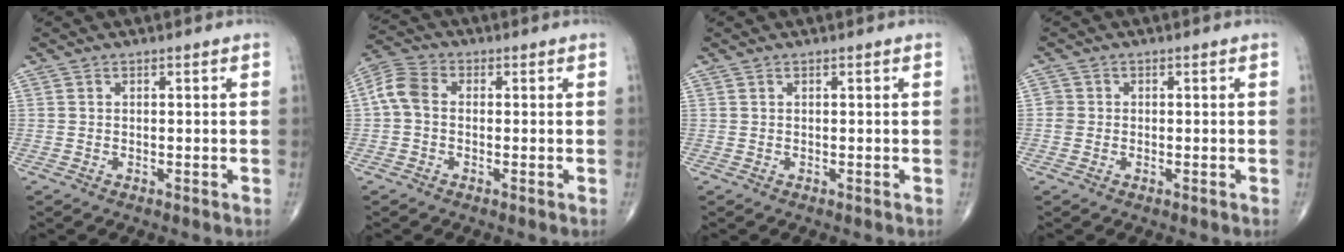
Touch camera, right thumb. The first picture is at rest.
{"total": 5.8, "force": [-0.2, 4.1, 4.1], "torque": [-0.082, 0.017, -0.016]}
{"total": 0.0}
{"total": 1.7, "force": [-0.2, 1.6, 0.4], "torque": [0.002, 0.006, -0.006]}